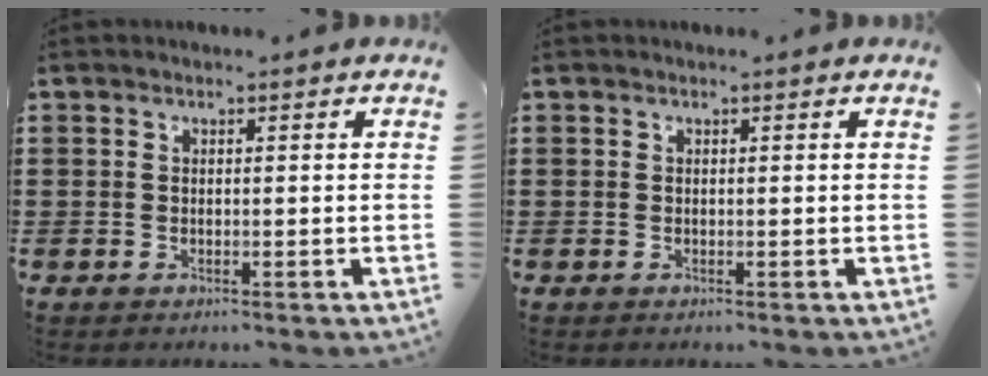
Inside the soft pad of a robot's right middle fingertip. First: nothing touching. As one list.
[{"total": 0.0}]